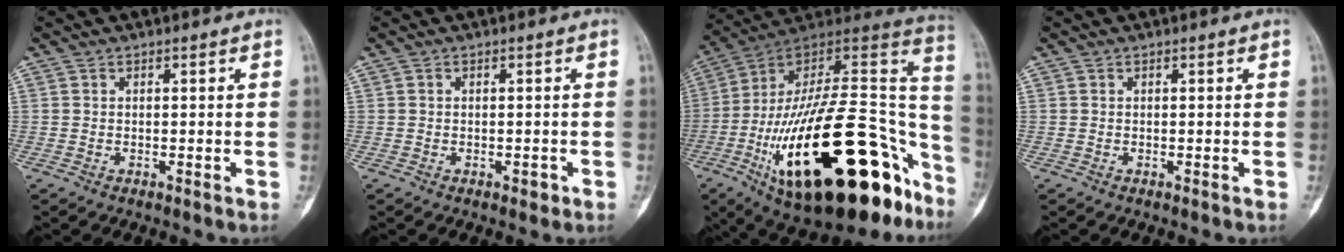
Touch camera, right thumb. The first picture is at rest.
{"total": 1.1, "force": [-0.6, 0.6, 0.8], "torque": [-0.009, 0.000, -0.008]}
{"total": 39.7, "force": [-16.3, 16.6, 32.1], "torque": [-0.443, 0.066, -0.256]}
{"total": 0.0}